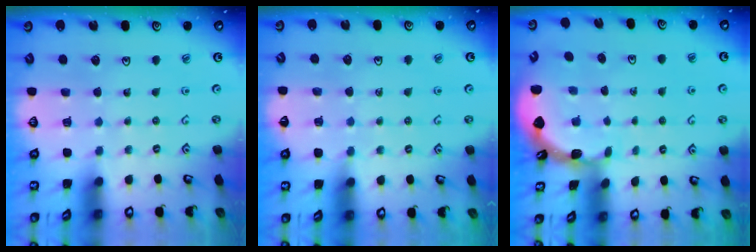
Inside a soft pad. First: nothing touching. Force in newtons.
{"total": 3.6, "press": 3.6, "slide": 0.4}
{"total": 1.7, "press": 1.7, "slide": 0.1}